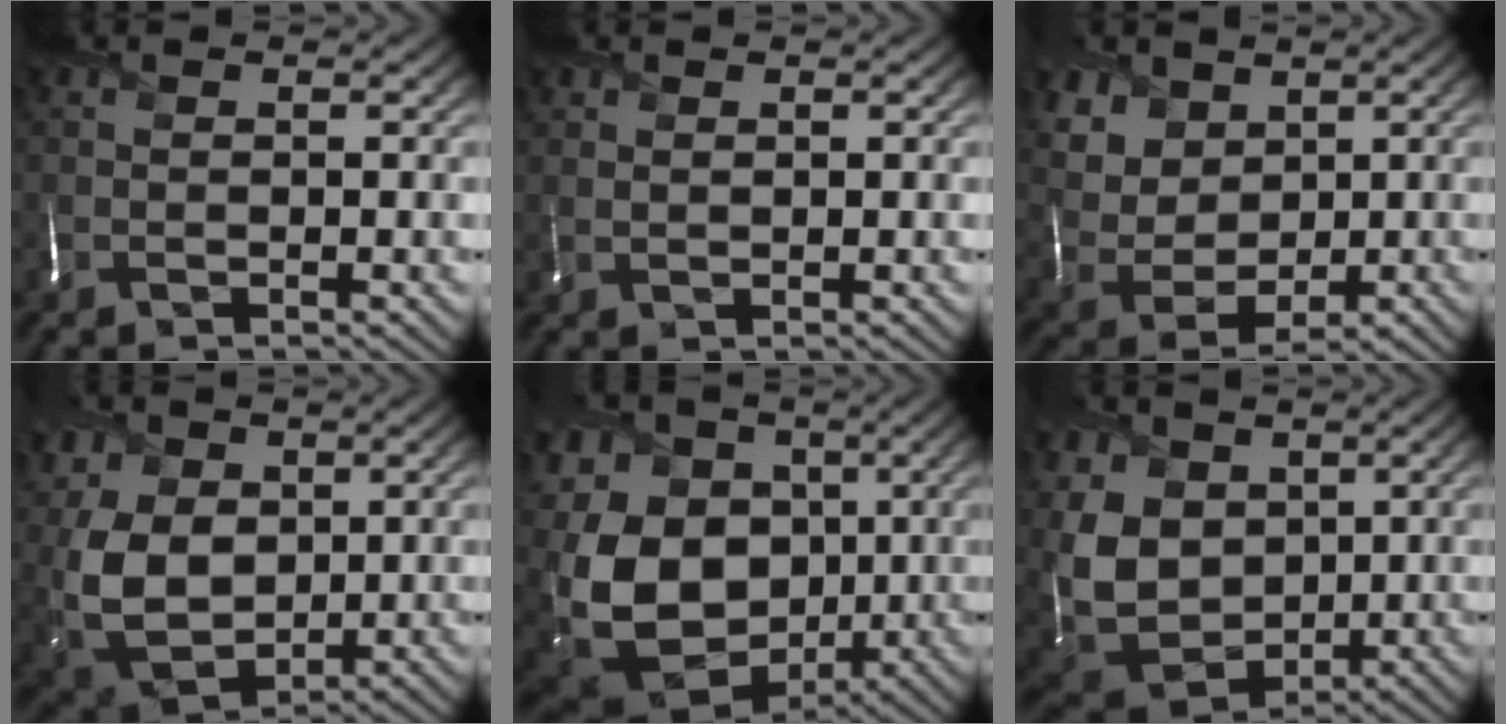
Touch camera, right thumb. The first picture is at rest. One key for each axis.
{"total": 1.3, "fx": 1.1, "fy": 0.5, "fz": 0.2, "tx": -0.005, "ty": 0.002, "tz": 0.028}
{"total": 9.0, "fx": 5.1, "fy": 6.0, "fz": 4.4, "tx": -0.150, "ty": 0.011, "tz": 0.114}
{"total": 11.1, "fx": 2.4, "fy": 8.1, "fz": 7.2, "tx": -0.192, "ty": 0.000, "tz": 0.045}
{"total": 18.3, "fx": -0.9, "fy": 13.9, "fz": 11.9, "tx": -0.283, "ty": -0.014, "tz": 0.012}
{"total": 13.2, "fx": 3.1, "fy": 10.1, "fz": 7.8, "tx": -0.225, "ty": -0.001, "tz": 0.068}